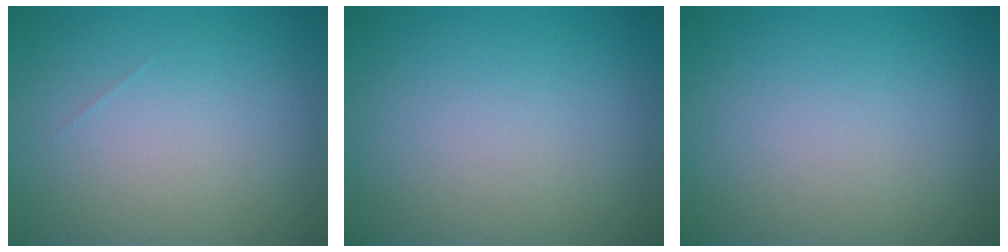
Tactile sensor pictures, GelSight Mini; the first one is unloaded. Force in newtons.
{"total": 0.0}
{"total": 0.0}